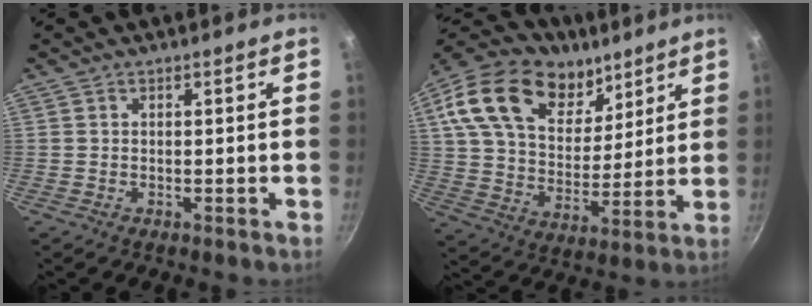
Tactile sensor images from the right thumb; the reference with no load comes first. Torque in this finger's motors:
{"motor_torque": [0.26, 0.78, 0.57, -0.33, 0.29]}